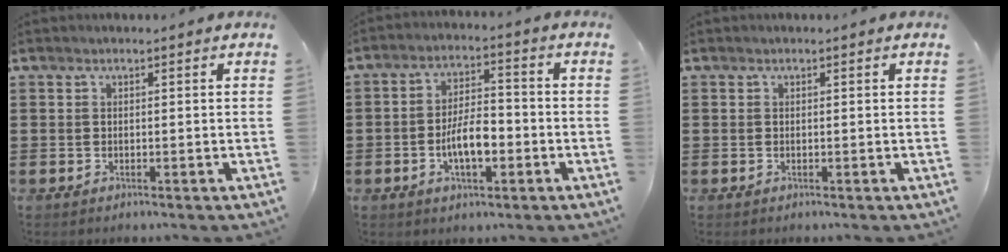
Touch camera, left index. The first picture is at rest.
{"total": 7.1, "force": [-1.9, 2.9, 6.2], "torque": [-0.110, 0.005, -0.040]}
{"total": 0.0}